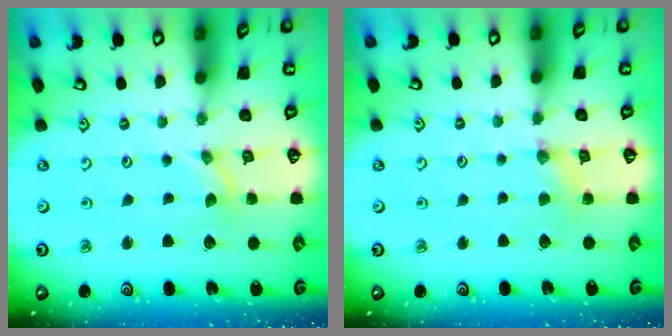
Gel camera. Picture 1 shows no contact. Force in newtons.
{"total": 2.3, "press": 2.3, "slide": 0.3}